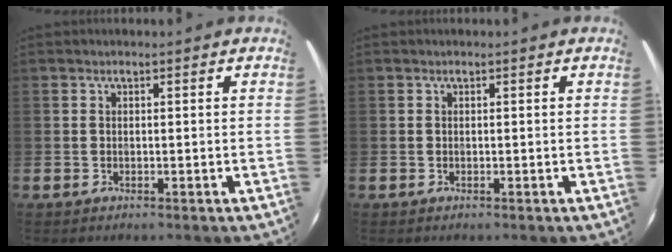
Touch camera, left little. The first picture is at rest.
{"total": 0.0}